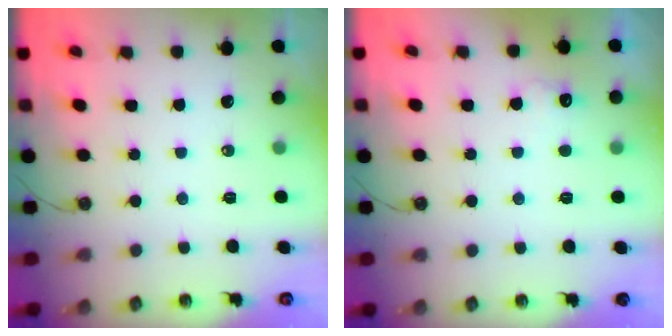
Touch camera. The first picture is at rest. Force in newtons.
{"total": 6.3, "press": 6.2, "slide": 1.3}